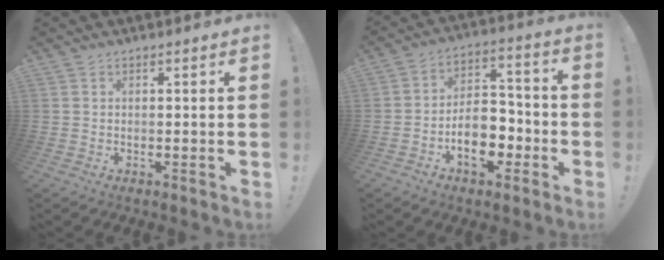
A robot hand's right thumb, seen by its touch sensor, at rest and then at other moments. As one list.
[{"total": 12.8, "force": [-5.2, 8.3, 8.4], "torque": [-0.124, 0.032, -0.087]}]